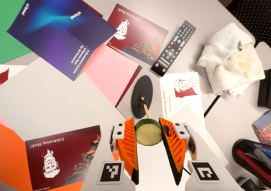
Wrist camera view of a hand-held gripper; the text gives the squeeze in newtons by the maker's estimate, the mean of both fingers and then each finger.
{"total": 8.7, "left": 8.7, "right": 8.8}